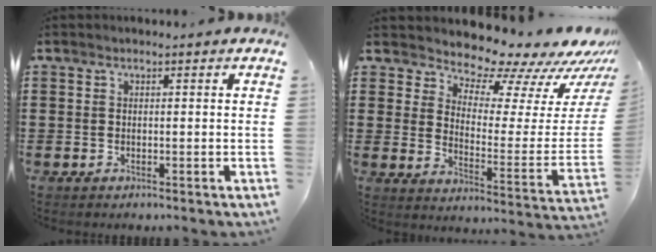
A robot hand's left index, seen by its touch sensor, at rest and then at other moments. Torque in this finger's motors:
{"motor_torque": [1.17, -0.97, 0.24, 0.01]}